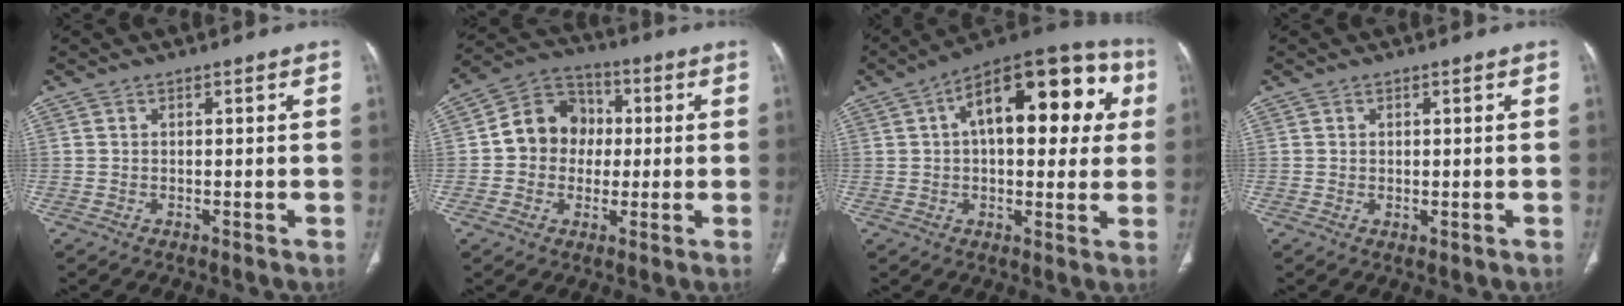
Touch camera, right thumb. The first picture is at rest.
{"total": 10.9, "force": [0.3, 9.6, 5.2], "torque": [-0.052, 0.026, -0.007]}
{"total": 22.6, "force": [5.5, 11.0, 18.9], "torque": [-0.227, 0.035, 0.070]}
{"total": 0.6, "force": [0.0, 0.4, 0.5], "torque": [-0.011, -0.004, 0.004]}